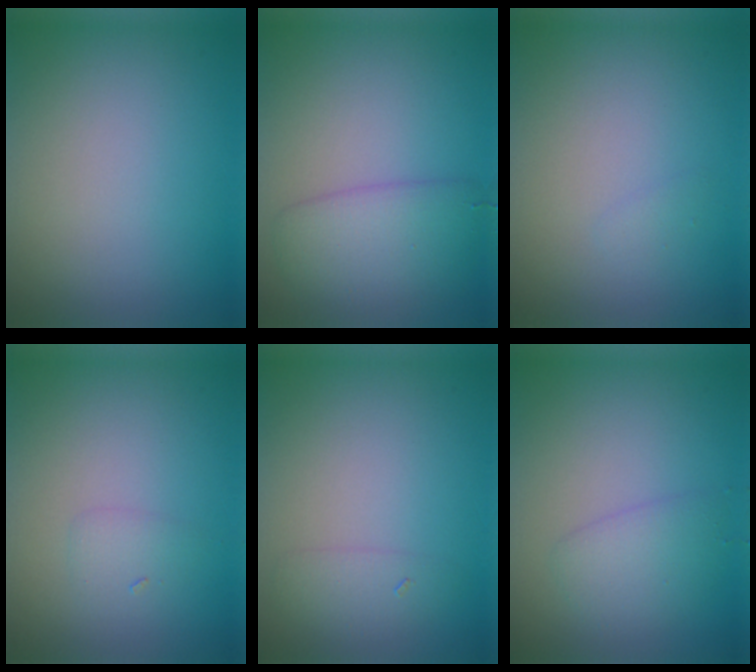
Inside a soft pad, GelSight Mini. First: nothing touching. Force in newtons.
{"total": 4.2, "press": 4.2, "slide": 0.1}
{"total": 0.6, "press": 0.6, "slide": 0.0}
{"total": 1.2, "press": 1.2, "slide": 0.1}
{"total": 1.6, "press": 1.6, "slide": 0.1}
{"total": 2.4, "press": 2.4, "slide": 0.1}